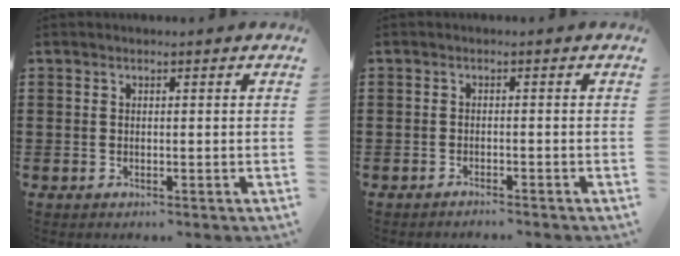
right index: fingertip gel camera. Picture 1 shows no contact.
{"total": 1.1, "force": [-1.1, -0.1, 0.1], "torque": [-0.005, 0.001, -0.022]}